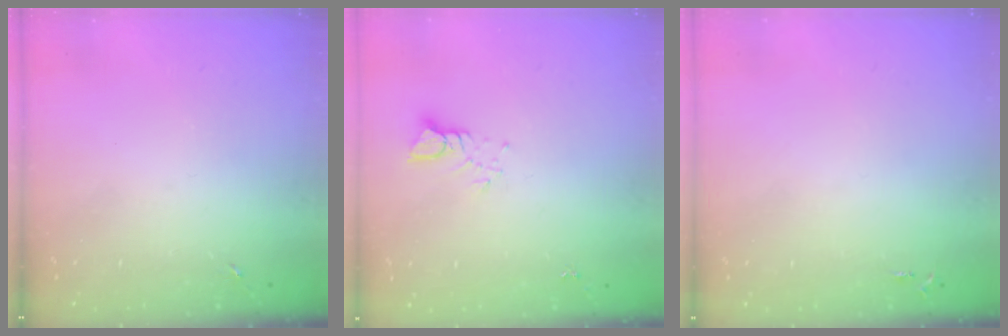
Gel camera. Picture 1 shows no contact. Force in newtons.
{"total": 3.8, "press": 3.8, "slide": 0.3}
{"total": 2.5, "press": 2.5, "slide": 0.3}